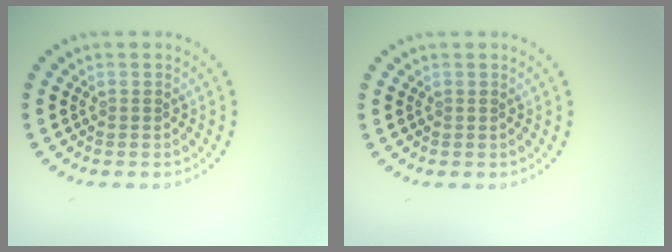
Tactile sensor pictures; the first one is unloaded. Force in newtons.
{"total": 0.0}